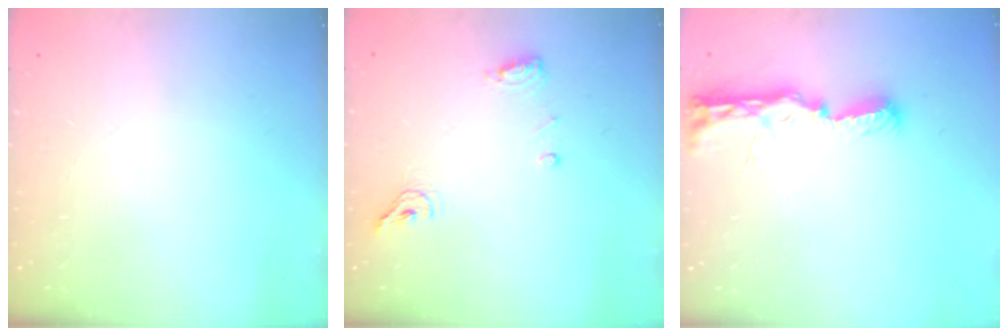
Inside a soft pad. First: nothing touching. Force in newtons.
{"total": 8.1, "press": 7.2, "slide": 3.7}
{"total": 8.3, "press": 8.2, "slide": 0.8}